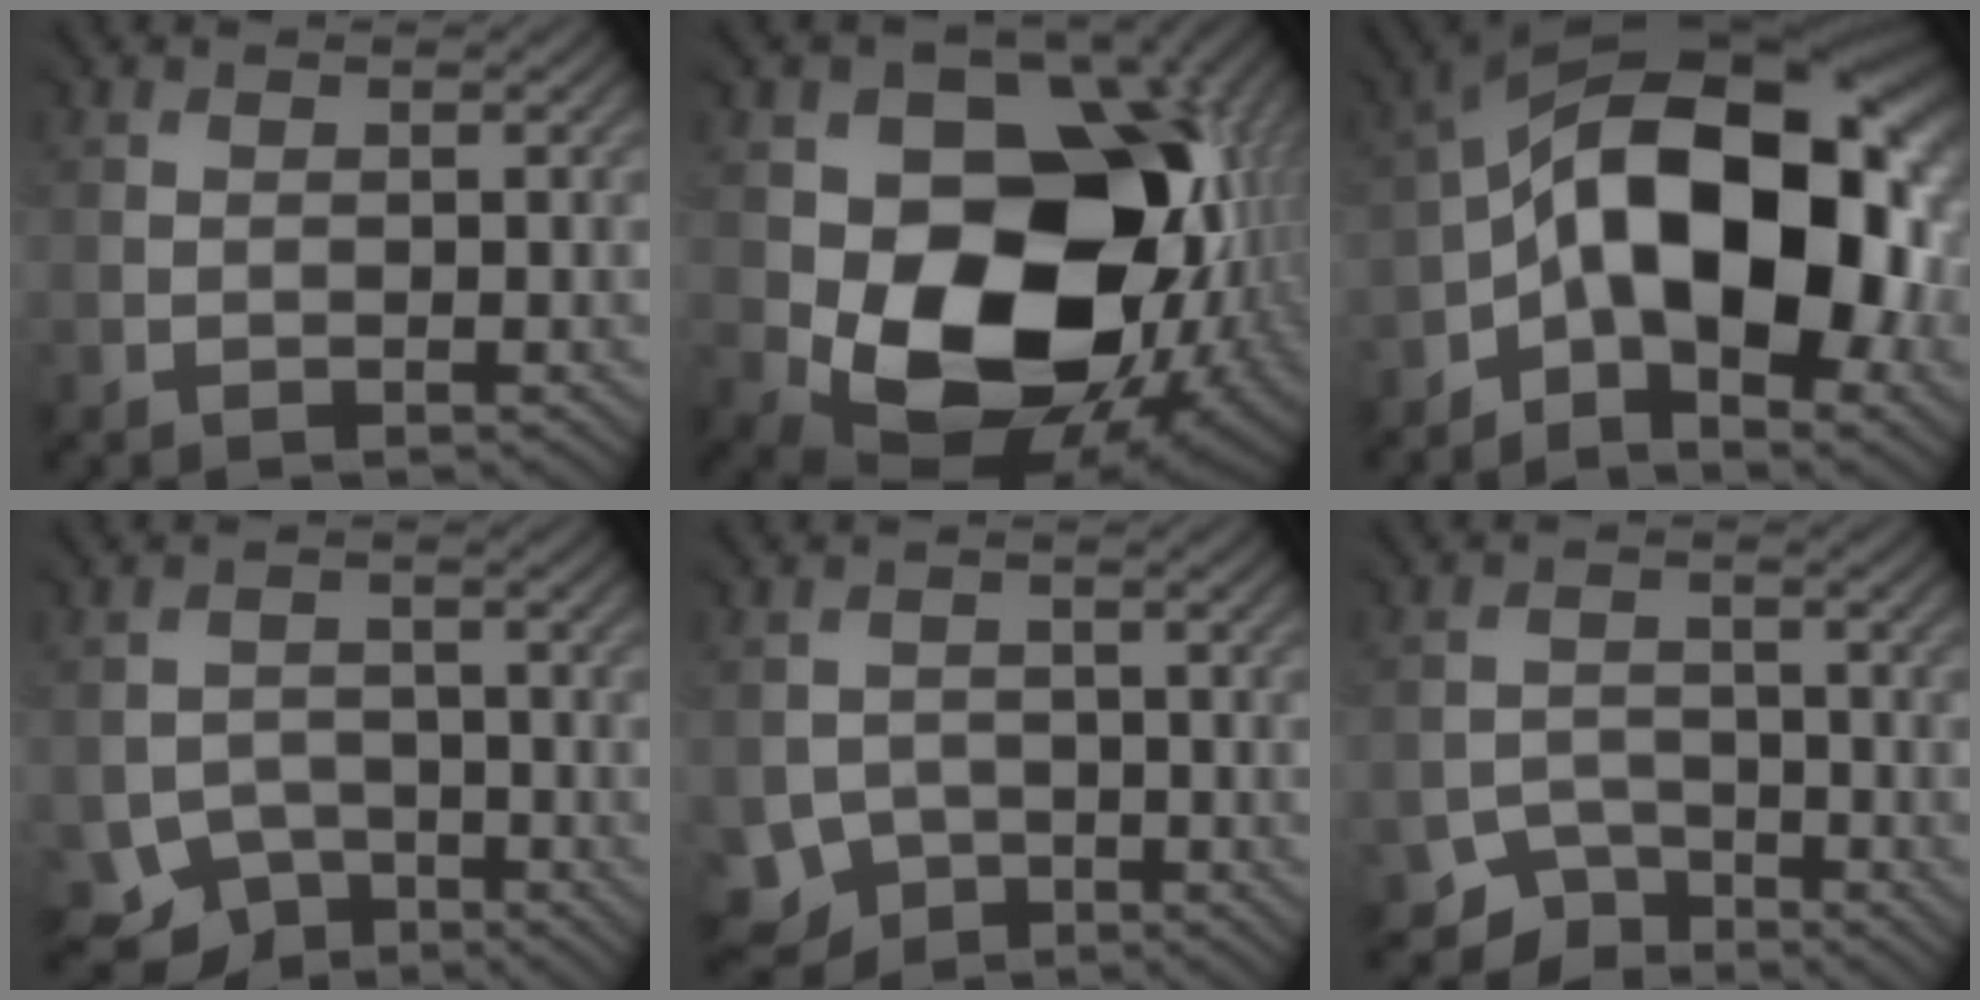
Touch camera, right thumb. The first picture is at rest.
{"total": 17.9, "force": [-1.4, 13.3, 11.9], "torque": [-0.175, -0.051, 0.000]}
{"total": 18.3, "force": [-2.8, 9.5, 15.4], "torque": [-0.240, 0.021, -0.052]}
{"total": 5.0, "force": [-3.8, 3.1, 0.7], "torque": [-0.007, -0.016, -0.069]}
{"total": 4.2, "force": [-2.6, 3.2, 0.9], "torque": [-0.021, -0.013, -0.048]}
{"total": 3.3, "force": [-2.9, 1.4, -0.7], "torque": [0.025, -0.001, -0.057]}